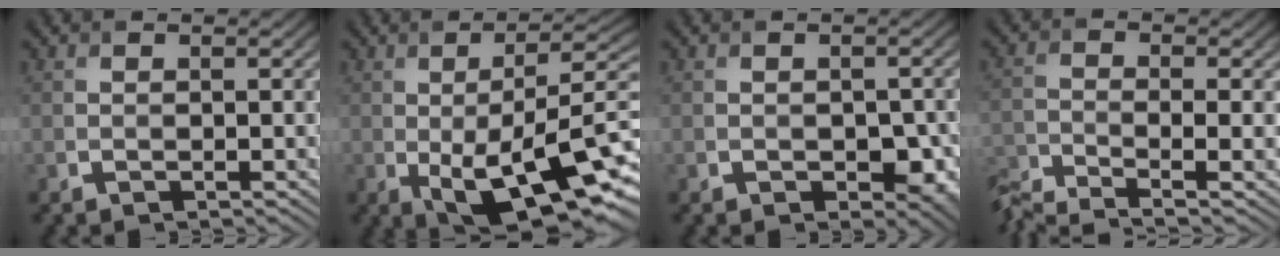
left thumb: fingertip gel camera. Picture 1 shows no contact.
{"total": 13.3, "force": [-3.3, 4.9, 11.9], "torque": [-0.185, -0.006, -0.047]}
{"total": 3.5, "force": [-0.9, 2.3, 2.4], "torque": [-0.037, -0.016, -0.009]}
{"total": 7.8, "force": [-5.5, 1.9, 5.1], "torque": [-0.099, -0.029, -0.105]}